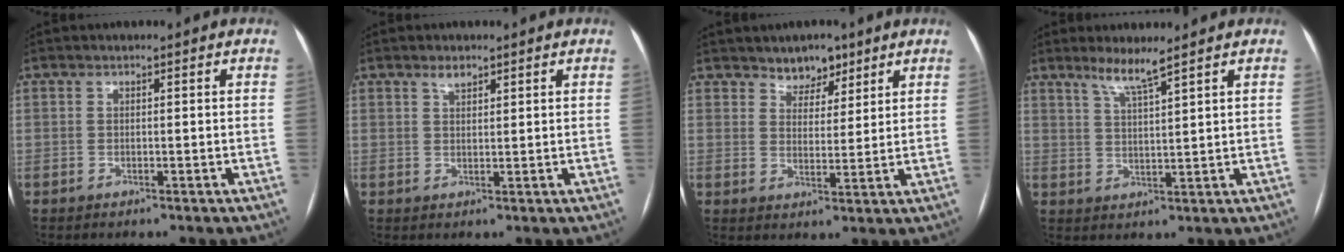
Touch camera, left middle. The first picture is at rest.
{"total": 1.8, "force": [1.4, 0.7, 0.9], "torque": [-0.019, 0.003, 0.025]}
{"total": 4.8, "force": [3.7, 2.8, 1.4], "torque": [-0.013, 0.002, 0.062]}
{"total": 4.2, "force": [3.3, -0.6, 2.6], "torque": [-0.052, -0.007, 0.063]}